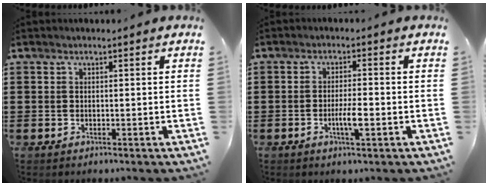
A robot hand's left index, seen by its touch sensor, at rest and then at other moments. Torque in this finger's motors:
{"motor_torque": [0.75, 0.27, 0.12, 0.07]}